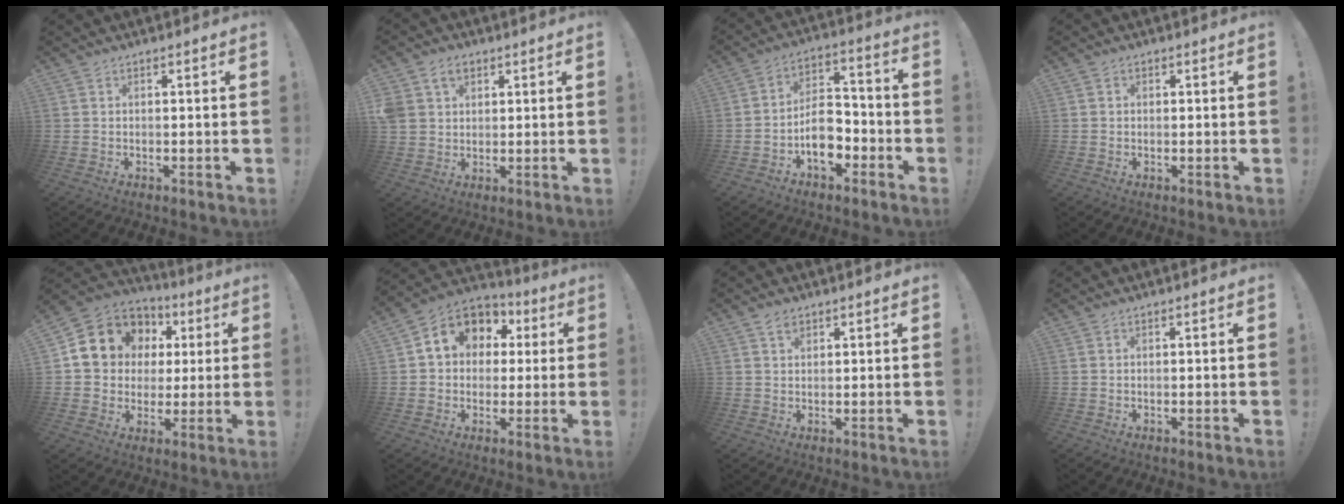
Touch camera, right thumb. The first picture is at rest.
{"total": 7.4, "force": [3.4, 5.6, 3.4], "torque": [-0.058, -0.002, 0.071]}
{"total": 11.4, "force": [-4.7, 7.5, 7.2], "torque": [-0.114, 0.031, -0.080]}
{"total": 0.9, "force": [-0.1, 0.9, 0.3], "torque": [-0.004, 0.003, -0.002]}
{"total": 13.3, "force": [4.6, 11.6, 4.4], "torque": [-0.061, -0.023, 0.105]}
{"total": 10.6, "force": [3.3, 8.8, 4.8], "torque": [-0.071, -0.015, 0.064]}
{"total": 2.1, "force": [1.5, 1.3, 0.9], "torque": [0.001, -0.010, 0.023]}
{"total": 0.0}